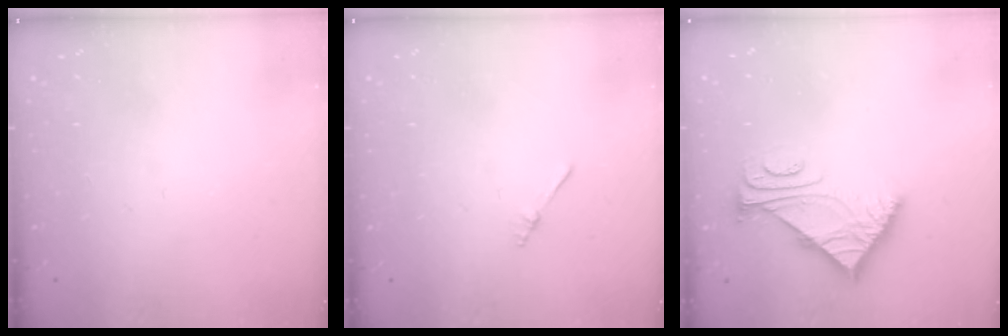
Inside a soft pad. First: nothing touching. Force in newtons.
{"total": 2.0, "press": 2.0, "slide": 0.3}
{"total": 5.3, "press": 5.2, "slide": 0.7}